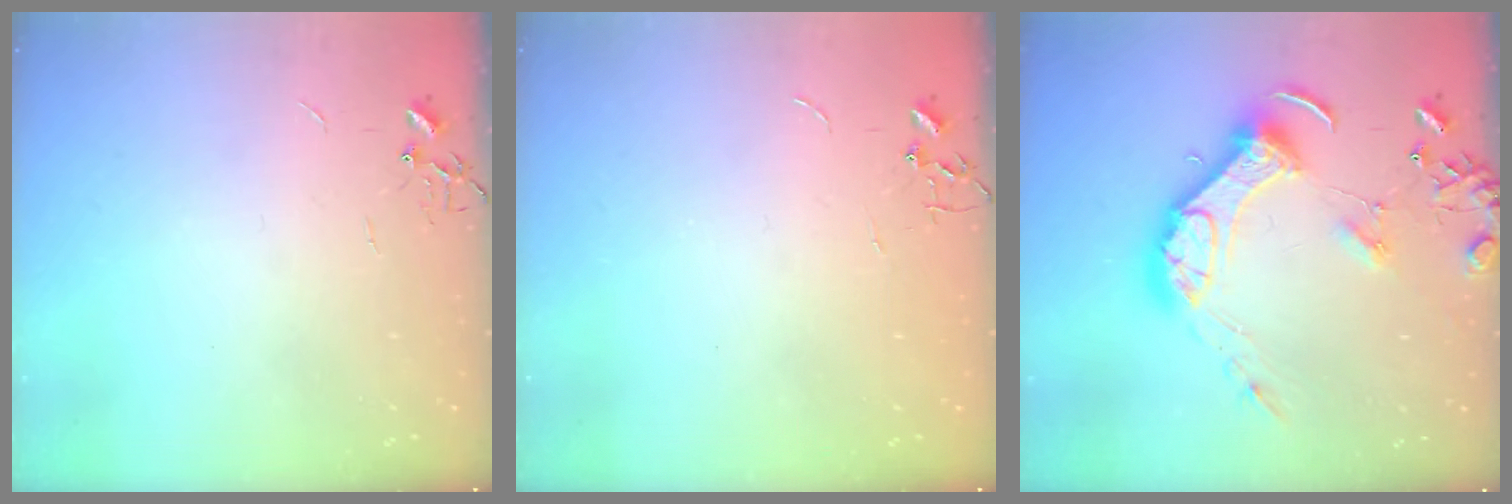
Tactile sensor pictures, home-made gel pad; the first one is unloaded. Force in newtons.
{"total": 0.0}
{"total": 16.4, "press": 16.3, "slide": 2.3}